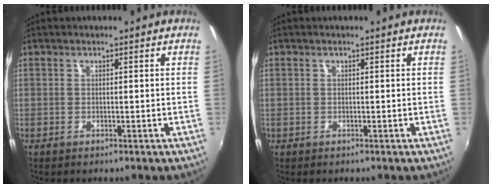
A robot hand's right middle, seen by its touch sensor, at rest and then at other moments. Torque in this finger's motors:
{"motor_torque": [-0.36, -0.16, -0.12, -0.01]}